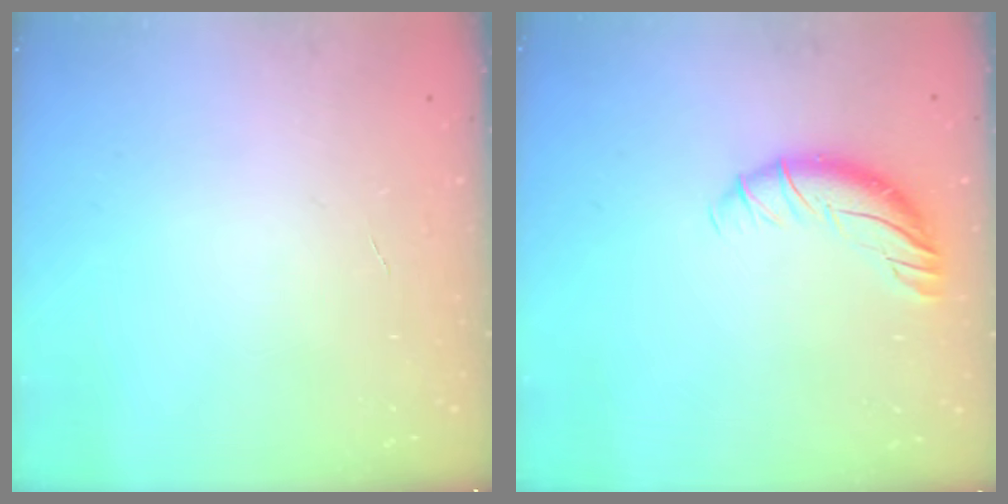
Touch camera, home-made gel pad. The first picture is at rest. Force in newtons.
{"total": 8.5, "press": 8.4, "slide": 0.6}